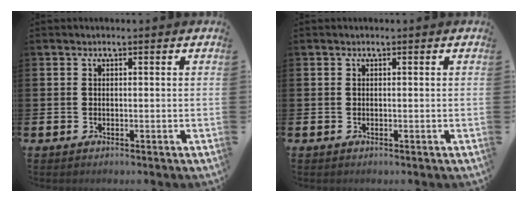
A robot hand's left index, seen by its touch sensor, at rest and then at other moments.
{"total": 0.0}